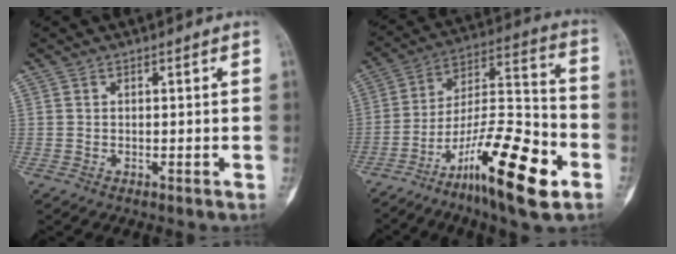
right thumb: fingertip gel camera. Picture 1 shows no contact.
{"total": 21.0, "force": [-10.3, 5.5, 17.5], "torque": [-0.305, 0.067, -0.171]}